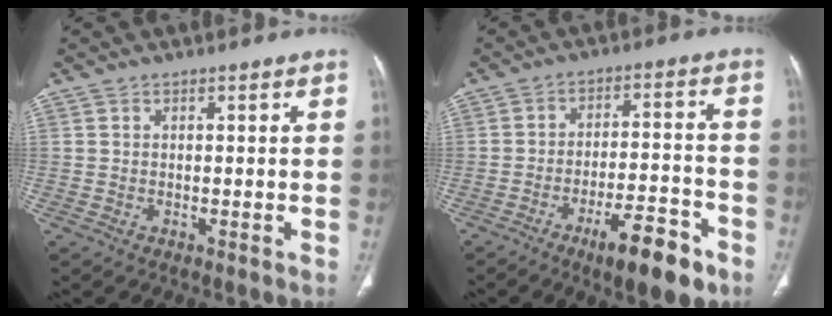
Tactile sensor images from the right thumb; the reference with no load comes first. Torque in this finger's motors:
{"motor_torque": [1.85, 1.93, 0.92, -1.02, 0.24]}